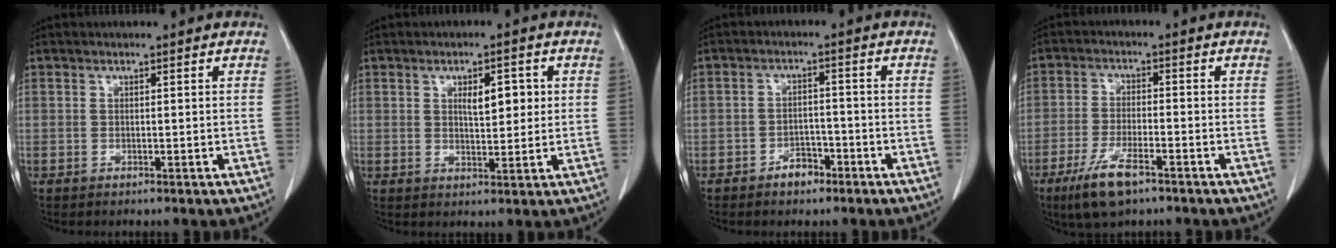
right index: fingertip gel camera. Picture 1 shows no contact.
{"total": 4.7, "force": [1.3, 1.8, 4.1], "torque": [-0.063, 0.003, 0.022]}
{"total": 3.4, "force": [-2.3, 2.0, 1.5], "torque": [-0.018, 0.008, -0.033]}
{"total": 7.7, "force": [-4.9, 1.8, 5.7], "torque": [-0.117, -0.014, -0.085]}